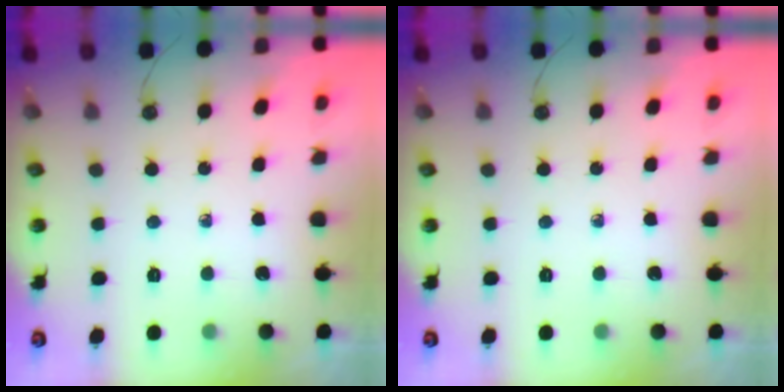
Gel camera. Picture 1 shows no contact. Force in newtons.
{"total": 0.0}